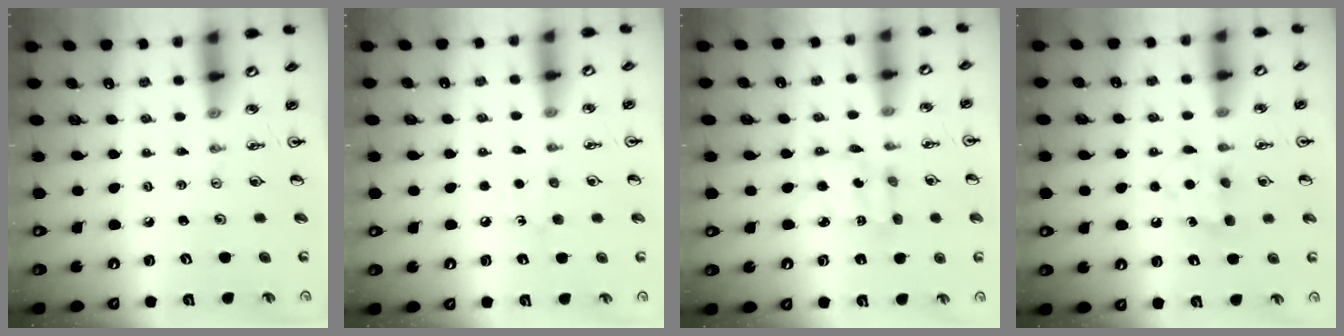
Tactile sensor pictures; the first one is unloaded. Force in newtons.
{"total": 6.2, "press": 6.2, "slide": 0.7}
{"total": 3.2, "press": 3.2, "slide": 0.3}
{"total": 6.1, "press": 6.1, "slide": 0.9}